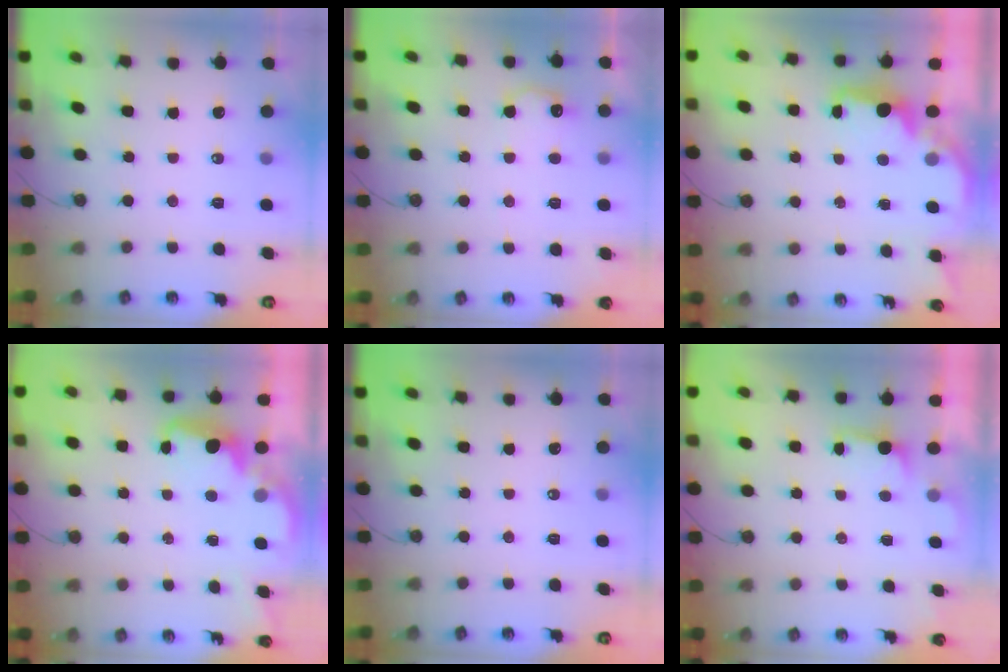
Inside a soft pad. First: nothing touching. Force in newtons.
{"total": 8.7, "press": 8.7, "slide": 0.5}
{"total": 2.3, "press": 2.2, "slide": 0.8}
{"total": 2.2, "press": 2.2, "slide": 0.6}
{"total": 0.0}
{"total": 0.9, "press": 0.5, "slide": 0.8}